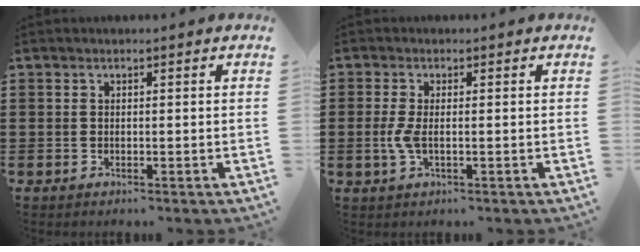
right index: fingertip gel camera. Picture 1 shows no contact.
{"total": 2.9, "force": [-0.4, 0.9, 2.8], "torque": [-0.073, -0.009, -0.014]}